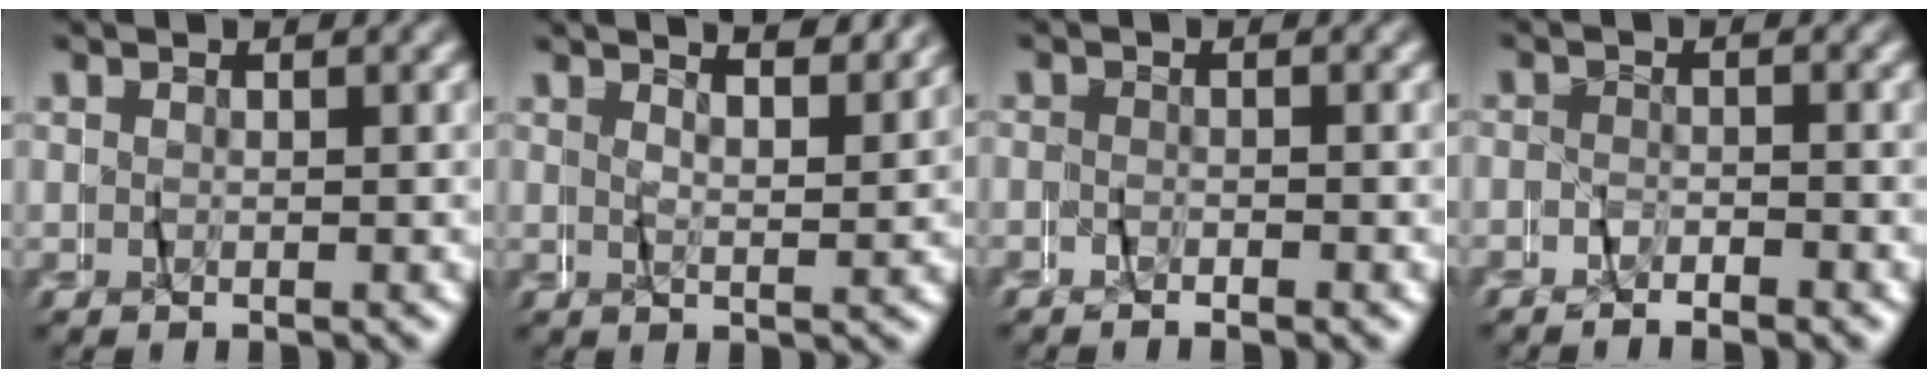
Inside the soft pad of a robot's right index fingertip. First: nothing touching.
{"total": 2.7, "force": [2.5, -0.7, 0.7], "torque": [-0.025, 0.004, 0.037]}
{"total": 2.2, "force": [-0.2, 1.7, 1.4], "torque": [-0.040, 0.002, -0.012]}
{"total": 2.0, "force": [-1.0, 1.6, 0.9], "torque": [-0.028, 0.002, -0.028]}